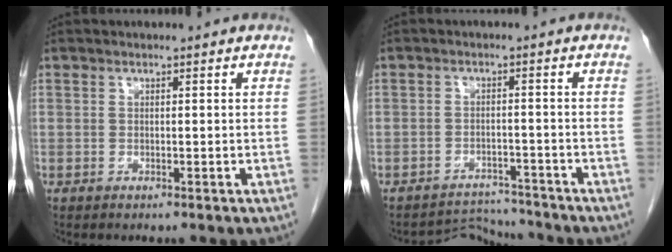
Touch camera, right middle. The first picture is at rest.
{"total": 4.7, "force": [-4.3, 0.1, -1.9], "torque": [0.037, 0.008, -0.064]}